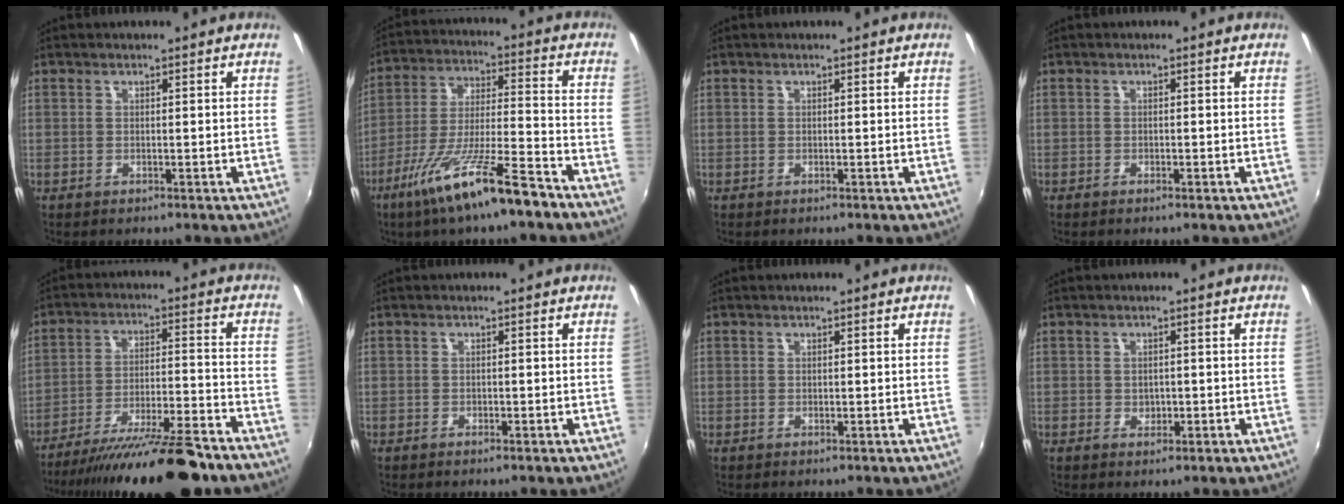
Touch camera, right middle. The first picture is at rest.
{"total": 15.5, "force": [-10.5, 1.4, 11.4], "torque": [-0.229, -0.028, -0.185]}
{"total": 0.0}
{"total": 0.7, "force": [-0.5, 0.2, 0.3], "torque": [-0.007, -0.003, -0.011]}
{"total": 21.2, "force": [-17.6, 3.3, 11.4], "torque": [-0.206, -0.039, -0.265]}
{"total": 1.0, "force": [-0.7, 0.5, 0.5], "torque": [-0.009, -0.004, -0.014]}
{"total": 0.0}
{"total": 2.0, "force": [-0.5, 1.7, 1.0], "torque": [-0.014, -0.002, -0.007]}